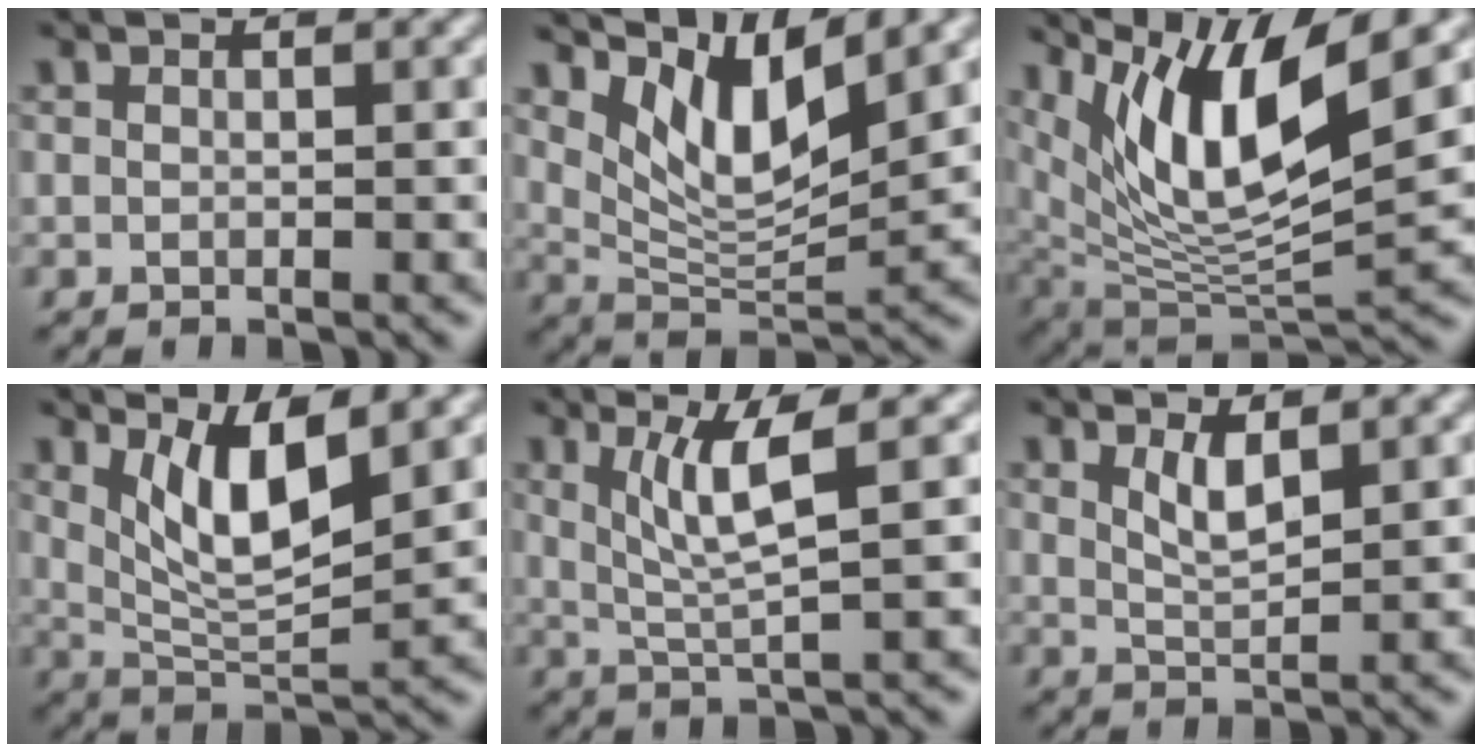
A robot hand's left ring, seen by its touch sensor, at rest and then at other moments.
{"total": 6.7, "force": [4.0, 2.3, 4.9], "torque": [-0.098, -0.012, 0.078]}
{"total": 10.2, "force": [5.1, 3.1, 8.3], "torque": [-0.150, -0.009, 0.101]}
{"total": 5.8, "force": [2.4, 1.7, 5.1], "torque": [-0.095, -0.013, 0.051]}
{"total": 4.4, "force": [1.5, 0.6, 4.1], "torque": [-0.084, -0.005, 0.037]}
{"total": 2.3, "force": [1.3, 0.6, 1.8], "torque": [-0.037, -0.008, 0.028]}